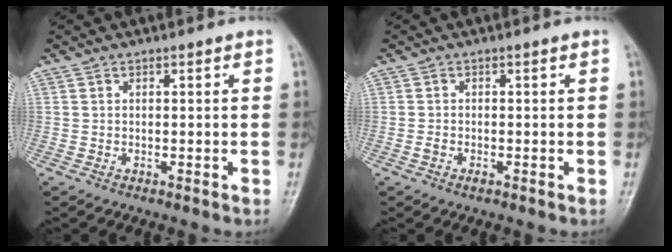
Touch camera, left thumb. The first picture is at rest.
{"total": 1.0, "force": [-0.6, 0.5, 0.7], "torque": [-0.012, 0.008, -0.007]}